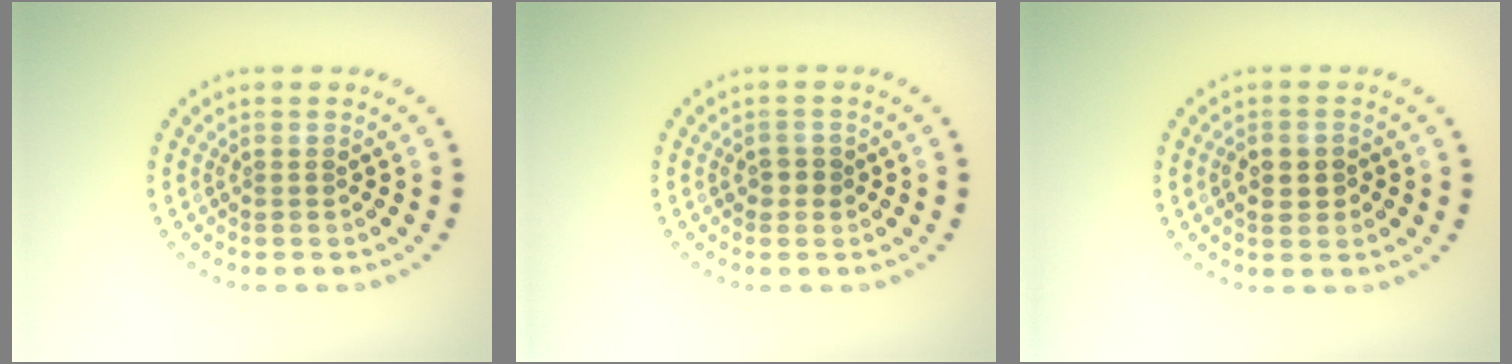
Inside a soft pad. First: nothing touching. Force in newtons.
{"total": 1.3, "press": 1.2, "slide": 0.5}
{"total": 2.4, "press": 2.4, "slide": 0.2}